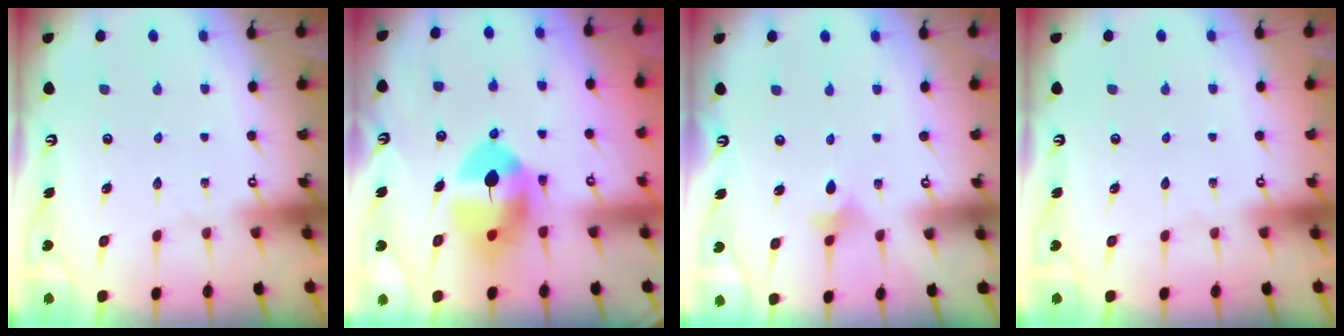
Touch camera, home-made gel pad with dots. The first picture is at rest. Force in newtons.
{"total": 11.6, "press": 11.4, "slide": 2.1}
{"total": 4.2, "press": 4.1, "slide": 1.0}
{"total": 0.0}